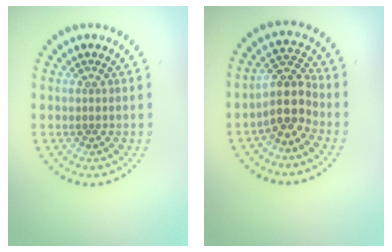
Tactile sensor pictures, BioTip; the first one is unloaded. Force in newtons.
{"total": 4.0, "press": 3.3, "slide": 2.2}